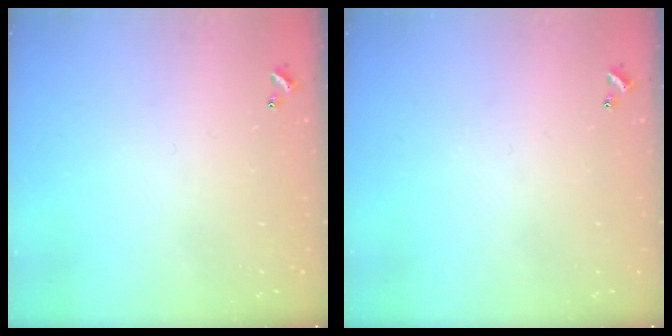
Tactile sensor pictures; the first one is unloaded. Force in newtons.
{"total": 0.0}